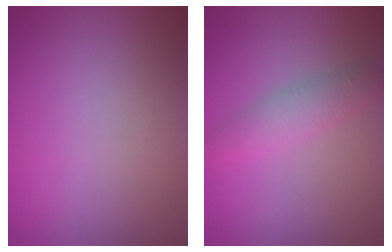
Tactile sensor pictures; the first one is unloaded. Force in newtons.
{"total": 2.4, "press": 2.4, "slide": 0.1}